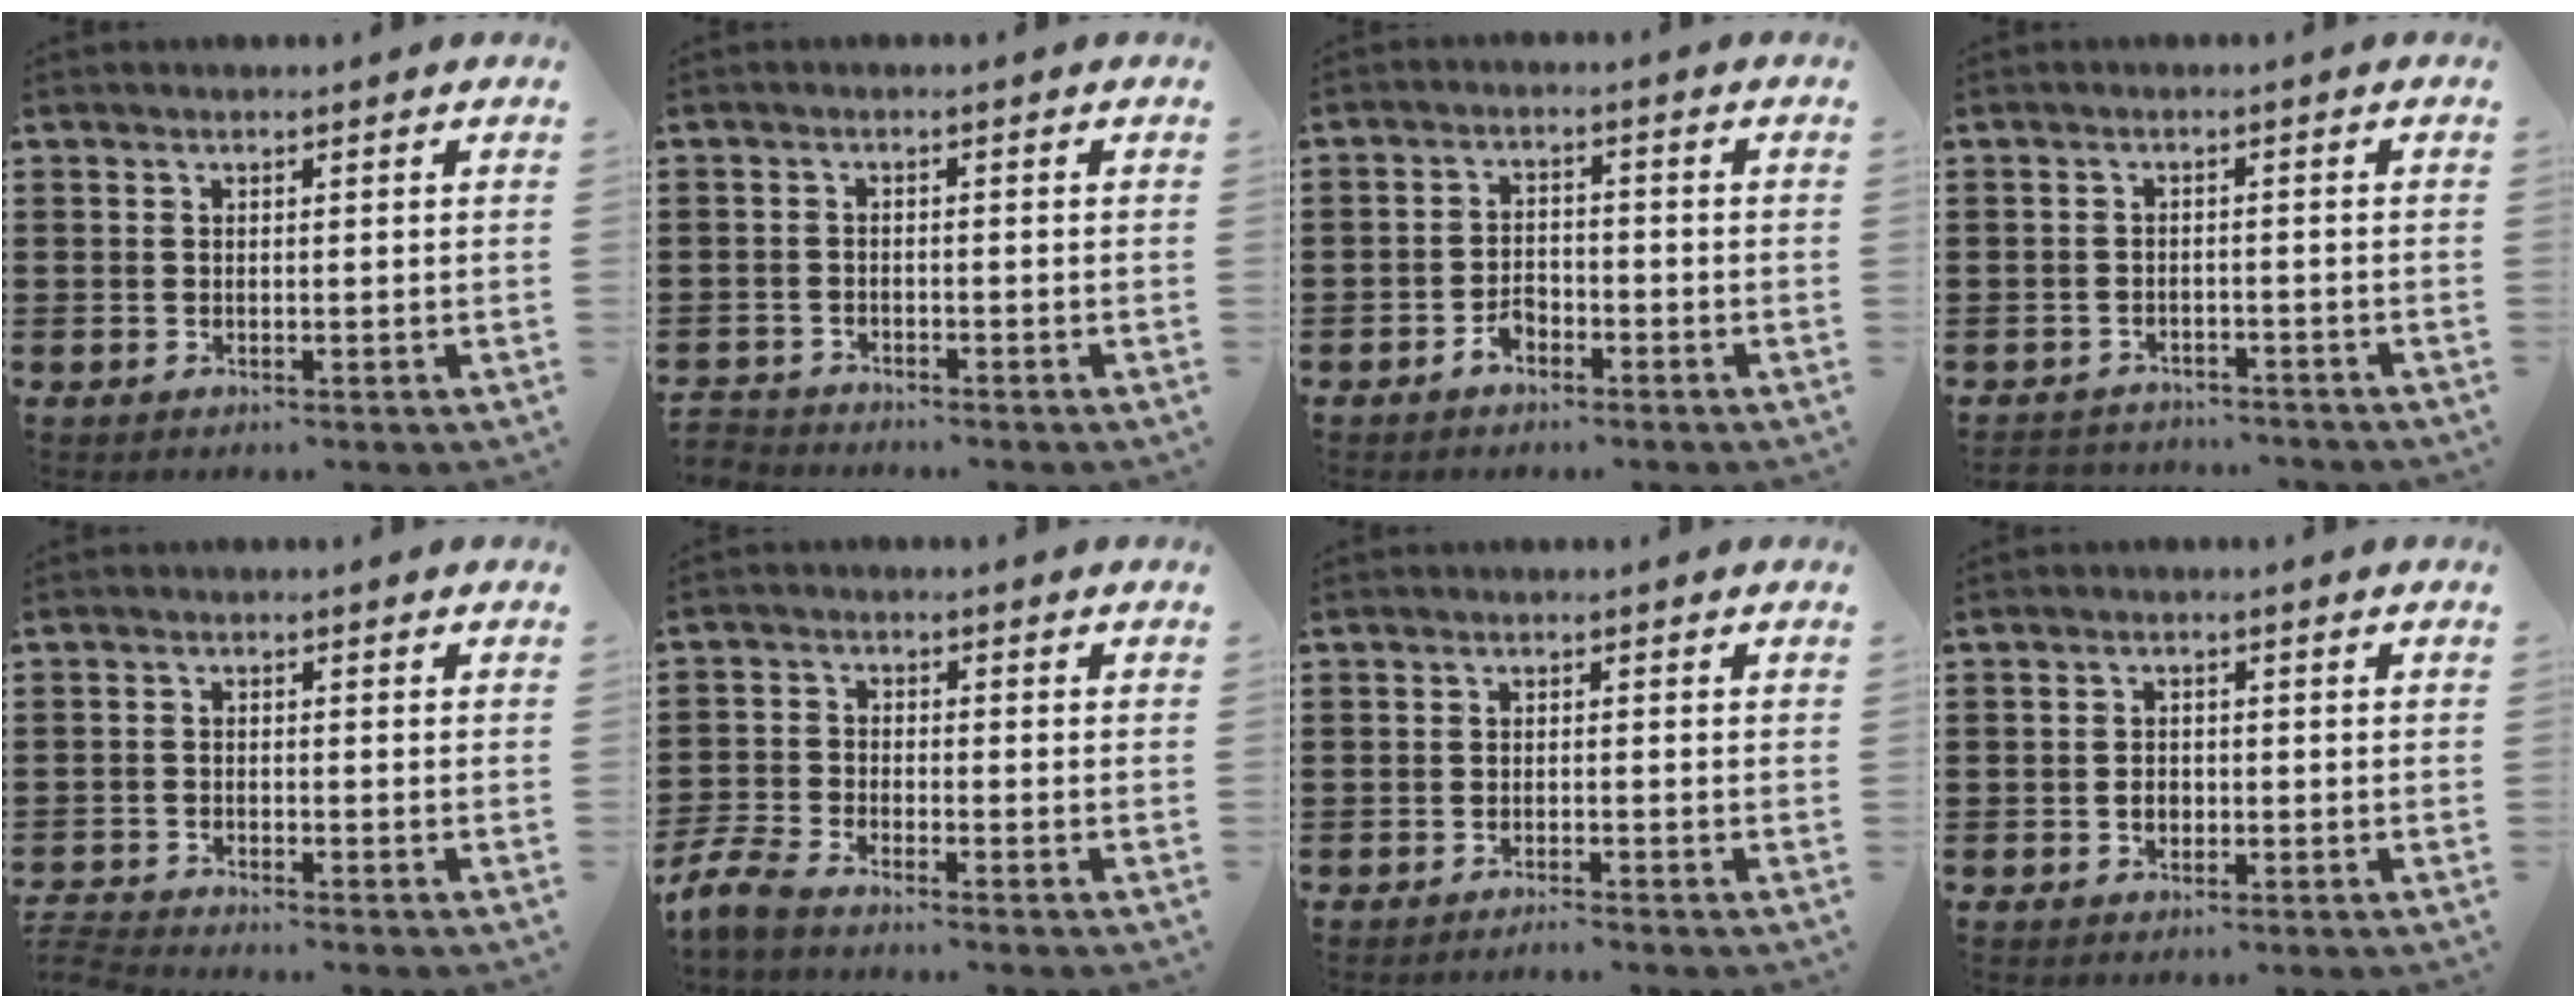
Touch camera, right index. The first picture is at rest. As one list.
[{"total": 2.1, "force": [-2.1, 0.4, -0.3], "torque": [-0.002, 0.002, -0.047]}, {"total": 2.8, "force": [-2.1, 1.5, 1.2], "torque": [-0.025, 0.008, -0.043]}, {"total": 1.1, "force": [-1.0, 0.4, -0.2], "torque": [0.001, 0.006, -0.024]}, {"total": 2.7, "force": [-2.7, 0.0, 0.0], "torque": [-0.009, -0.004, -0.059]}, {"total": 4.3, "force": [-4.1, 0.1, 1.3], "torque": [-0.060, -0.014, -0.090]}, {"total": 1.3, "force": [-1.2, -0.1, 0.4], "torque": [-0.008, 0.002, -0.023]}, {"total": 1.9, "force": [-0.6, 1.3, 1.2], "torque": [-0.026, 0.002, -0.012]}]